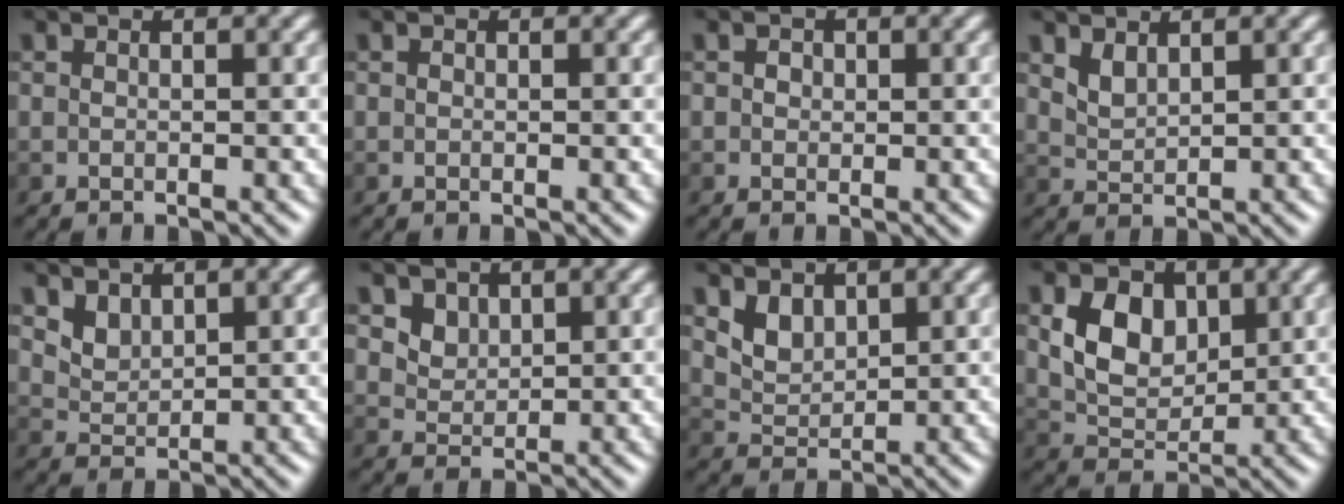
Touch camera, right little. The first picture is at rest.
{"total": 0.0}
{"total": 0.8, "force": [0.2, 0.7, 0.4], "torque": [-0.006, -0.001, 0.000]}
{"total": 1.7, "force": [1.2, 0.7, 0.8], "torque": [-0.021, -0.003, 0.031]}
{"total": 2.0, "force": [1.4, 1.2, 0.8], "torque": [-0.019, -0.007, 0.034]}
{"total": 2.1, "force": [1.2, 1.5, 0.8], "torque": [-0.018, -0.016, 0.038]}
{"total": 2.4, "force": [1.4, 1.6, 1.2], "torque": [-0.026, -0.007, 0.035]}
{"total": 5.4, "force": [1.5, 3.8, 3.5], "torque": [-0.070, -0.003, 0.028]}